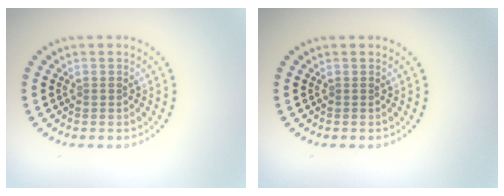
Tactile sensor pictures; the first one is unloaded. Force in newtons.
{"total": 0.0}